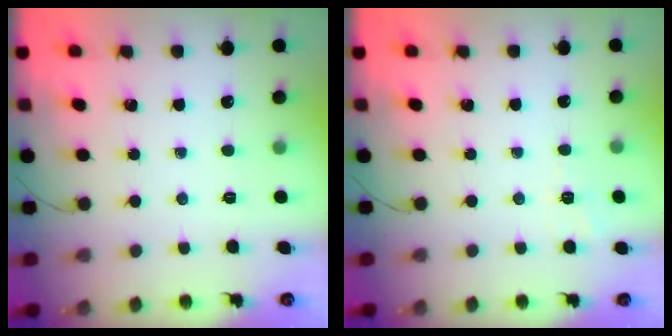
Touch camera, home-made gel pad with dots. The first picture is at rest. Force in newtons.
{"total": 2.0, "press": 1.3, "slide": 1.5}